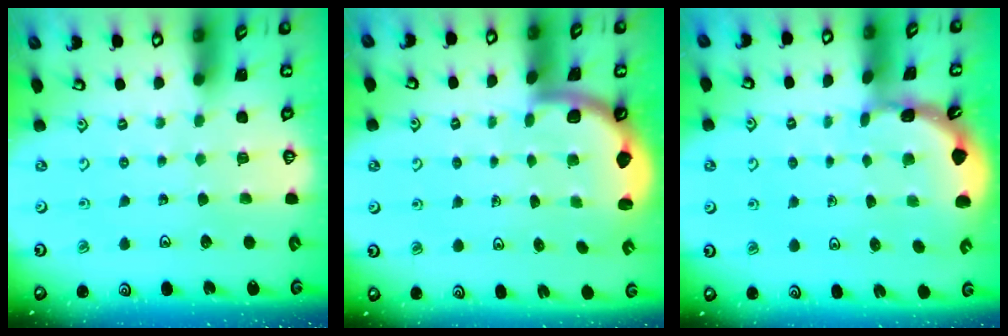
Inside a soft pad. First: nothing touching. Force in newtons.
{"total": 1.6, "press": 1.6, "slide": 0.1}
{"total": 1.6, "press": 1.6, "slide": 0.3}